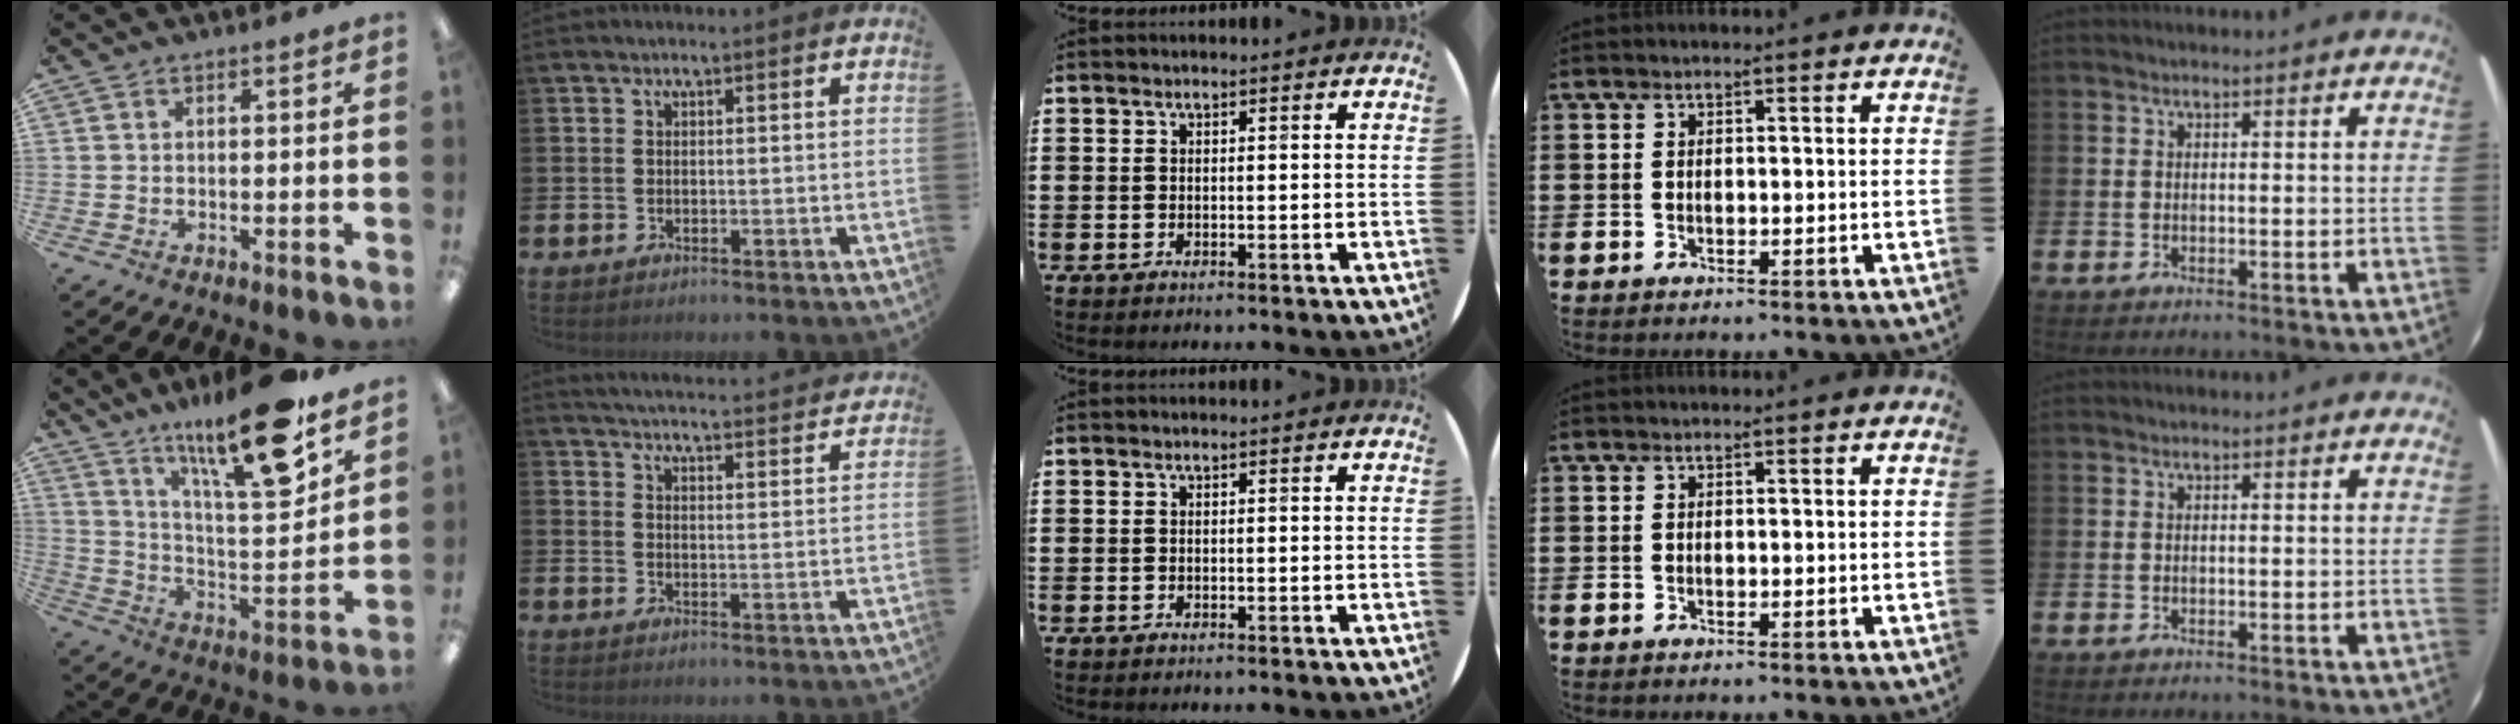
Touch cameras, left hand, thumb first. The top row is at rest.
{"thumb": {"total": 20.8, "force": [14.8, 4.3, 14.0], "torque": [-0.232, -0.093, 0.238]}, "index": {"total": 4.7, "force": [4.7, 0.1, 0.3], "torque": [-0.019, -0.040, 0.081]}}